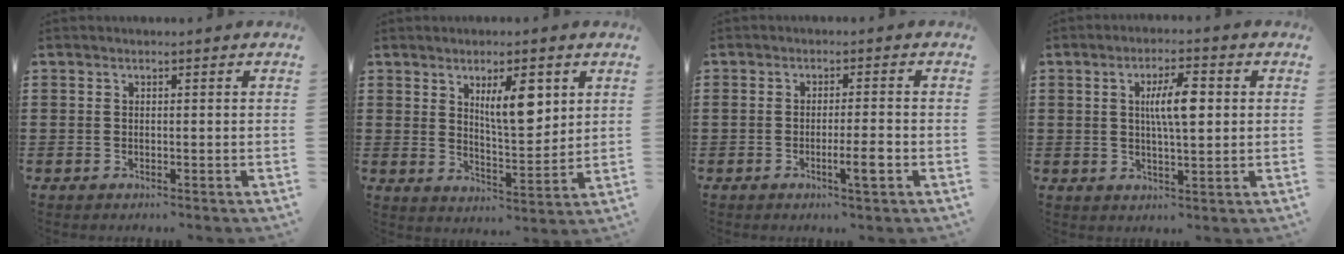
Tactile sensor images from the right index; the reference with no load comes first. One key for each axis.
{"total": 8.1, "fx": 3.4, "fy": 2.9, "fz": 6.7, "tx": -0.107, "ty": -0.004, "tz": 0.051}
{"total": 4.1, "fx": -1.6, "fy": 0.3, "fz": 3.8, "tx": -0.062, "ty": -0.006, "tz": -0.028}
{"total": 6.7, "fx": 1.2, "fy": 1.8, "fz": 6.3, "tx": -0.125, "ty": 0.010, "tz": 0.017}